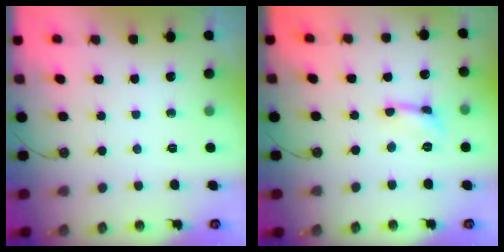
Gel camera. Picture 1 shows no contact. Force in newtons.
{"total": 0.0}